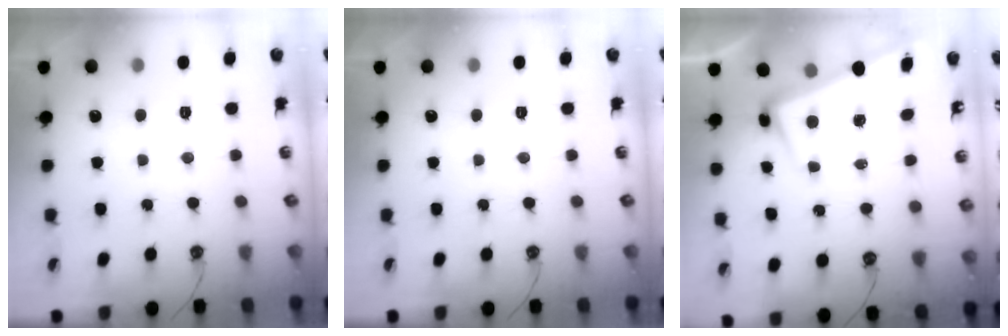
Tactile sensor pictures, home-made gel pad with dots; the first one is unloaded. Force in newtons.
{"total": 0.0}
{"total": 2.9, "press": 2.8, "slide": 1.0}